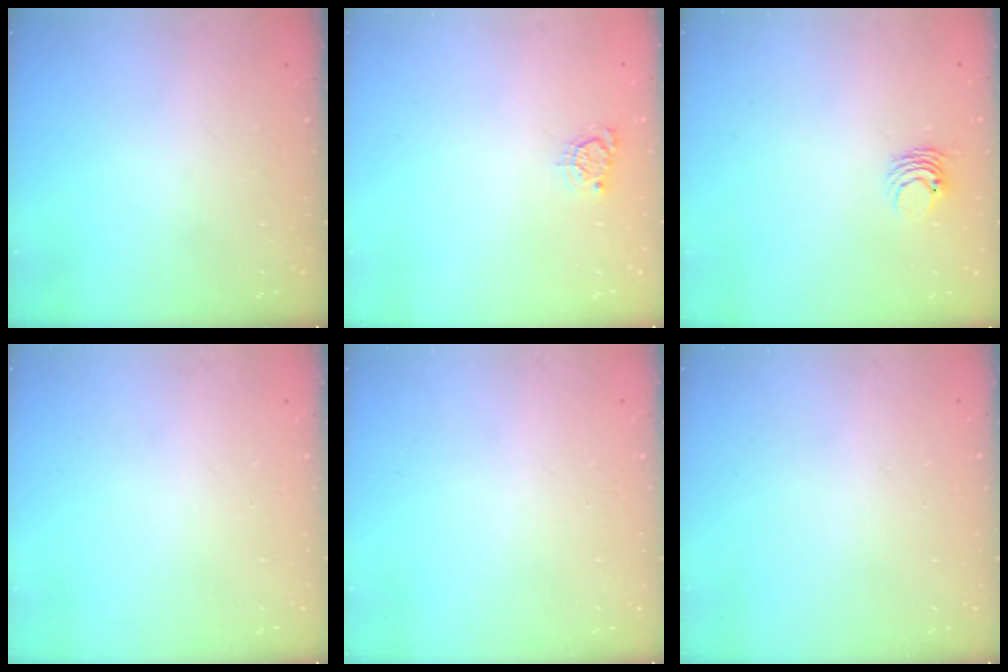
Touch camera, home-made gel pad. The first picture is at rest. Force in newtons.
{"total": 3.3, "press": 3.3, "slide": 0.4}
{"total": 4.1, "press": 4.1, "slide": 0.4}
{"total": 0.0}
{"total": 0.0}
{"total": 0.0}